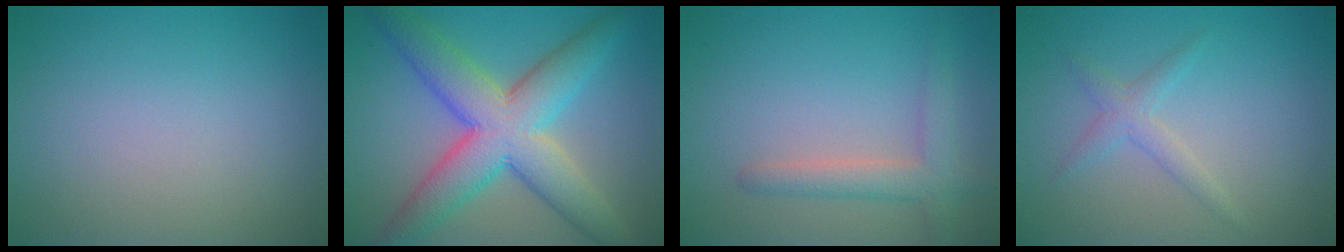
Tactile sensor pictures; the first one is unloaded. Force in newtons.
{"total": 9.2, "press": 9.2, "slide": 0.2}
{"total": 2.9, "press": 2.9, "slide": 0.2}
{"total": 1.7, "press": 1.7, "slide": 0.0}